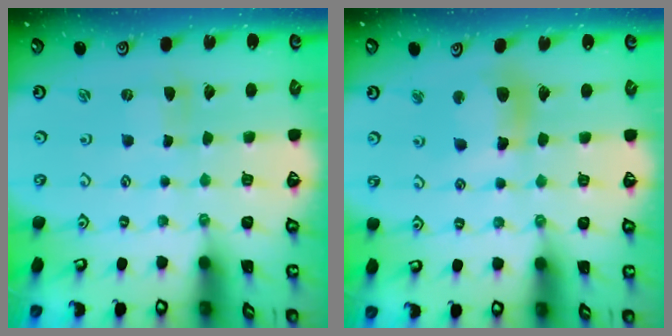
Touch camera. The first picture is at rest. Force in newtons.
{"total": 11.1, "press": 11.1, "slide": 1.3}